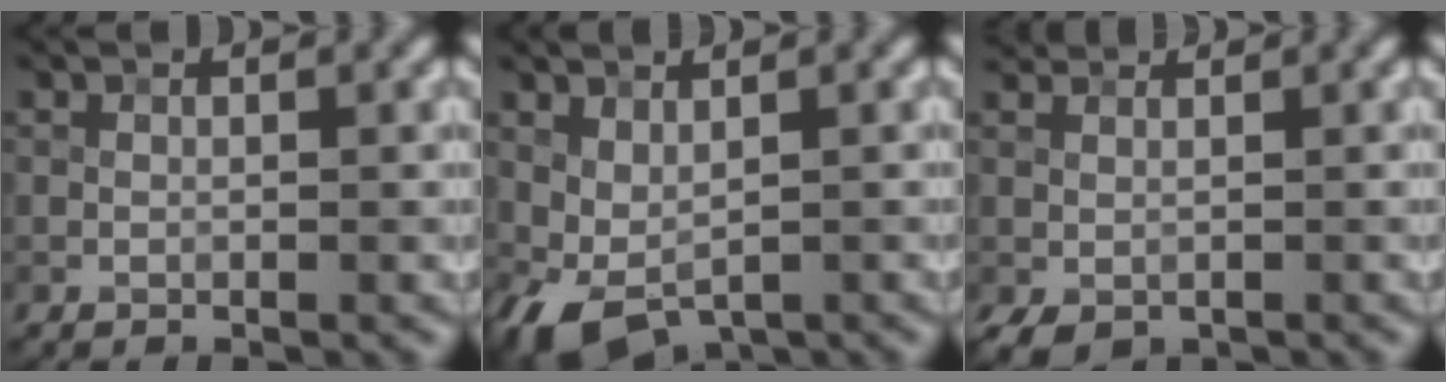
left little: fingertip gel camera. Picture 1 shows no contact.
{"total": 3.2, "force": [-0.2, 1.9, 2.6], "torque": [-0.051, -0.004, 0.003]}
{"total": 2.8, "force": [0.7, 2.2, 1.7], "torque": [-0.033, 0.004, 0.011]}